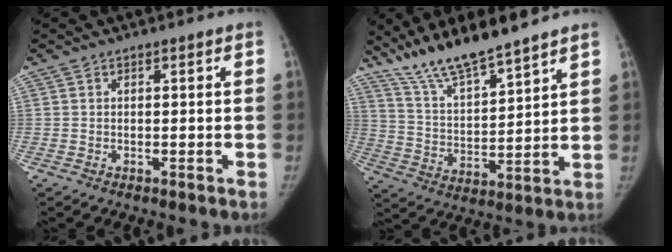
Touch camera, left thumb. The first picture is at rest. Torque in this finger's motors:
{"motor_torque": [0.80, -0.67, 0.21, 0.24, 0.09]}